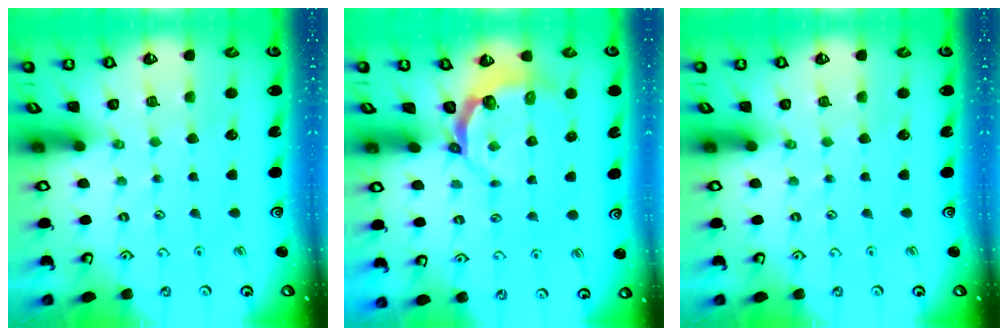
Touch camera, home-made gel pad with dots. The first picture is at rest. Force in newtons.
{"total": 4.9, "press": 4.0, "slide": 2.9}
{"total": 0.0}